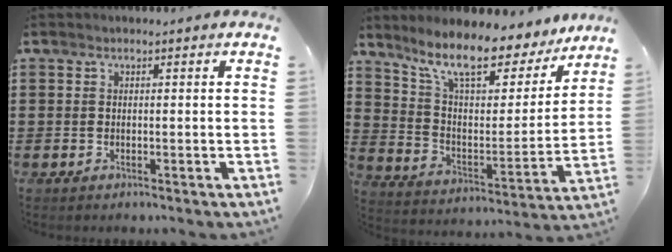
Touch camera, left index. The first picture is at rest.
{"total": 11.1, "force": [8.9, 2.6, 6.0], "torque": [-0.139, -0.056, 0.150]}